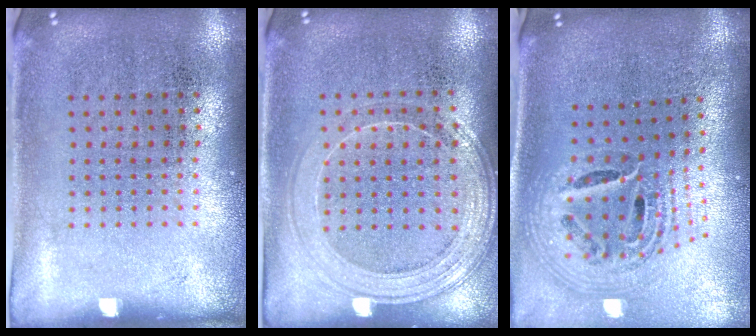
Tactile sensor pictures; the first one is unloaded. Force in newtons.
{"total": 1.5, "press": 1.5, "slide": 0.4}
{"total": 2.1, "press": 1.7, "slide": 1.4}